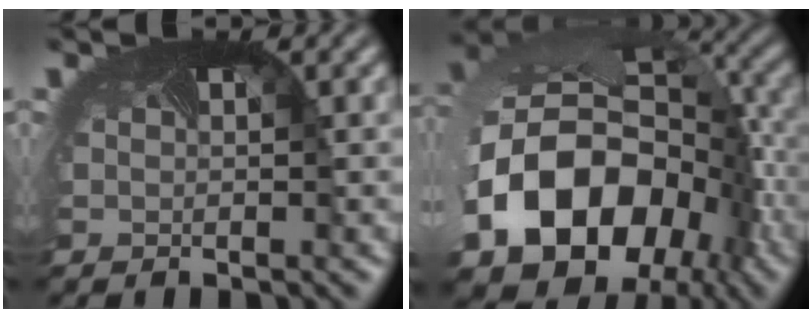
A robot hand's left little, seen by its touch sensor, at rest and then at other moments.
{"total": 18.0, "force": [-5.6, 14.1, 9.7], "torque": [-0.238, -0.045, -0.089]}